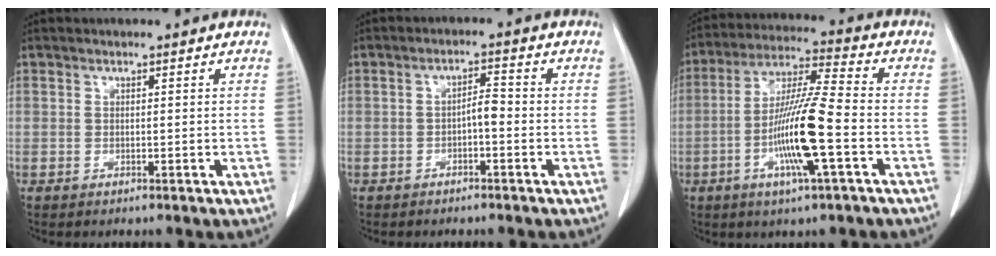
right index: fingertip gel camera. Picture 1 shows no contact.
{"total": 2.5, "force": [-0.8, 0.7, 2.3], "torque": [-0.036, 0.007, -0.014]}
{"total": 13.1, "force": [-3.8, 0.2, 12.5], "torque": [-0.244, -0.007, -0.076]}